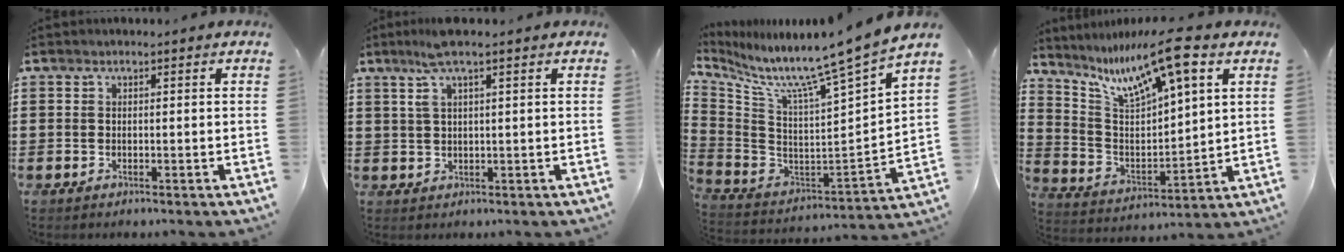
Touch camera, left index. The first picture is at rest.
{"total": 4.1, "force": [2.2, 0.2, 3.5], "torque": [-0.080, -0.001, 0.034]}
{"total": 9.0, "force": [7.9, -2.0, 3.8], "torque": [-0.090, -0.089, 0.114]}
{"total": 11.4, "force": [7.6, 1.8, 8.4], "torque": [-0.175, -0.036, 0.124]}